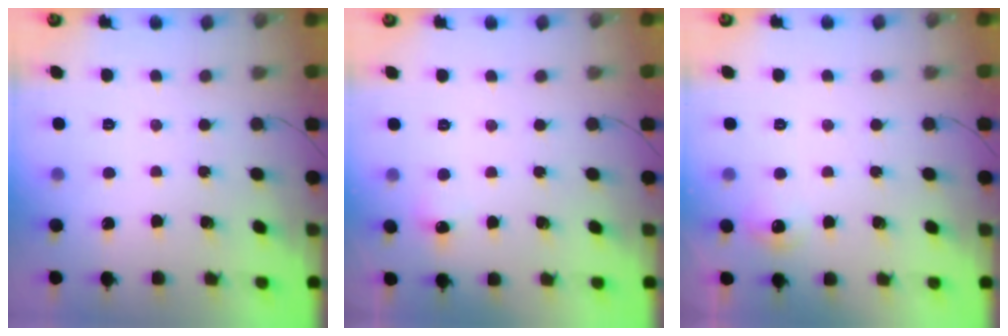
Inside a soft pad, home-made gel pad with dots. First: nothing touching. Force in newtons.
{"total": 4.8, "press": 4.7, "slide": 1.1}
{"total": 6.1, "press": 5.9, "slide": 1.6}